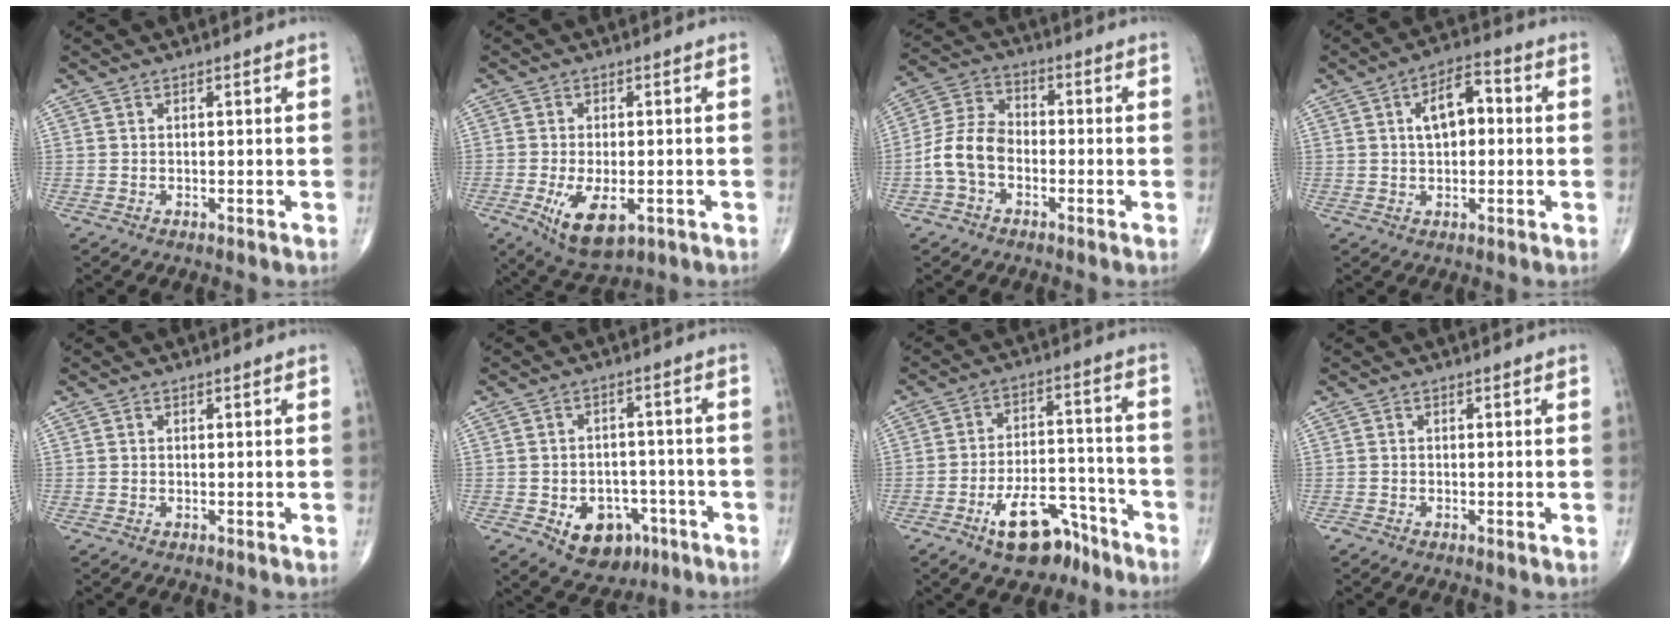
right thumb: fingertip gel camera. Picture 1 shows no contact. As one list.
[{"total": 8.9, "force": [-3.0, 4.3, 7.2], "torque": [-0.127, -0.011, -0.039]}, {"total": 8.9, "force": [-2.7, 6.1, 6.0], "torque": [-0.112, 0.033, -0.063]}, {"total": 7.7, "force": [1.2, 4.1, 6.4], "torque": [-0.090, 0.021, 0.011]}, {"total": 0.0}, {"total": 10.2, "force": [-4.5, 7.4, 5.5], "torque": [-0.047, 0.031, -0.054]}, {"total": 12.1, "force": [-7.8, 6.1, 7.0], "torque": [-0.088, 0.071, -0.124]}, {"total": 0.6, "force": [-0.4, 0.3, 0.3], "torque": [-0.006, -0.003, -0.011]}]